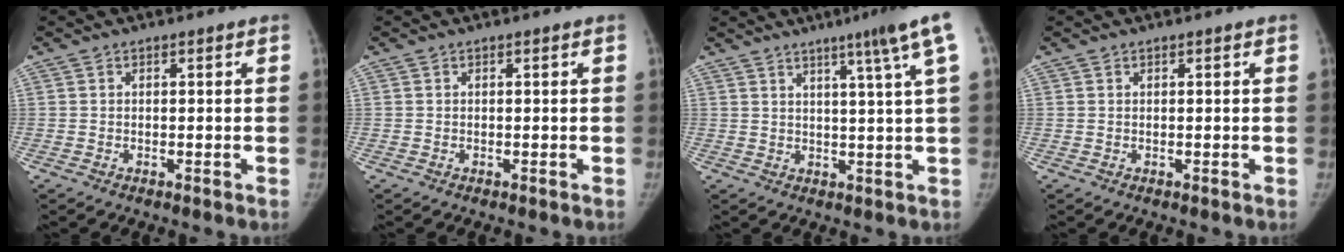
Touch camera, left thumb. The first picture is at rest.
{"total": 0.0}
{"total": 8.0, "force": [4.2, -1.1, 6.7], "torque": [-0.091, -0.010, 0.055]}
{"total": 0.0}